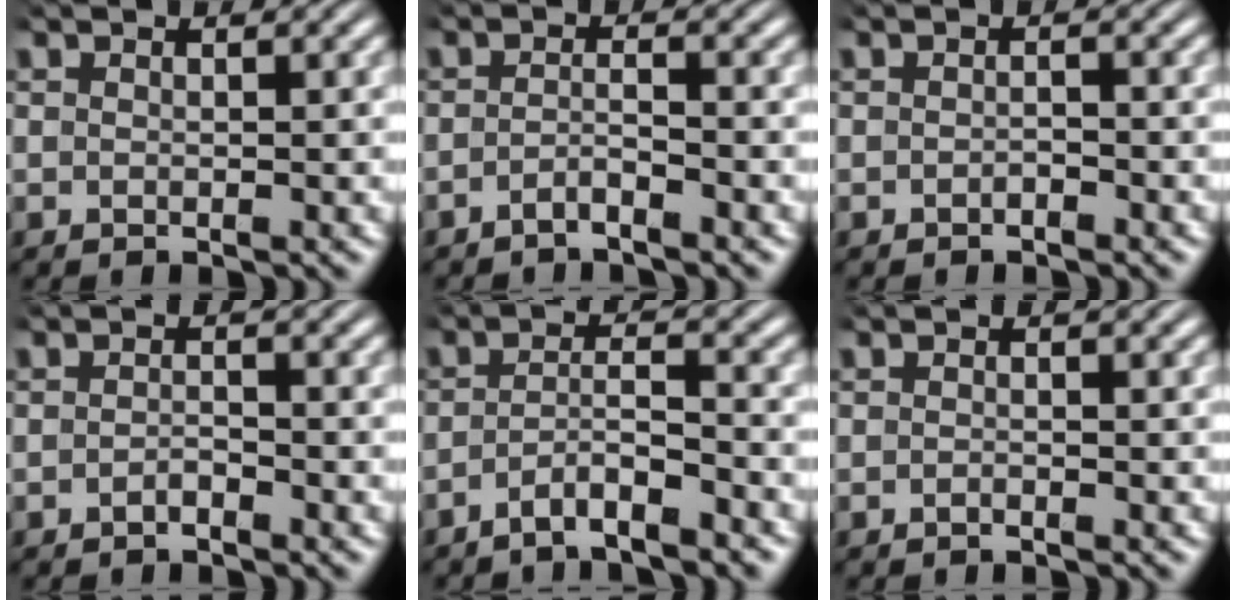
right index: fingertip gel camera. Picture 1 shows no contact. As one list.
[{"total": 2.2, "force": [-1.9, 0.2, 0.9], "torque": [-0.017, -0.009, -0.034]}, {"total": 0.8, "force": [-0.8, -0.1, 0.2], "torque": [-0.005, -0.001, -0.013]}, {"total": 1.2, "force": [-1.1, 0.1, 0.3], "torque": [-0.005, -0.003, -0.020]}, {"total": 3.8, "force": [-3.2, 0.7, 1.9], "torque": [-0.033, -0.009, -0.052]}, {"total": 0.6, "force": [-0.6, -0.2, 0.1], "torque": [-0.004, -0.001, -0.012]}]